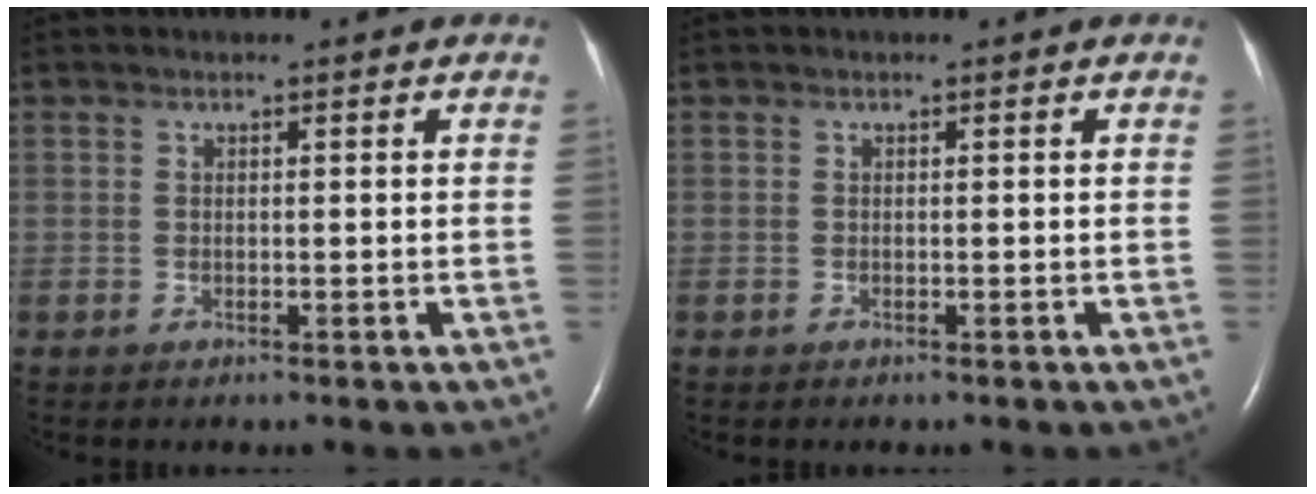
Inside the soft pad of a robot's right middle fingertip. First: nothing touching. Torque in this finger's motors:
{"motor_torque": [0.21, -0.28, 0.08, 0.02]}